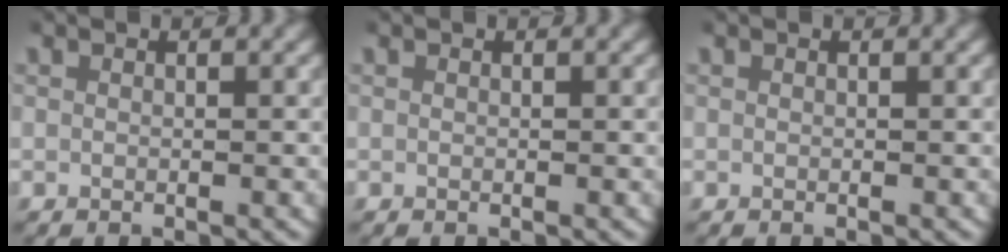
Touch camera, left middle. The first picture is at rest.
{"total": 0.0}
{"total": 0.0}